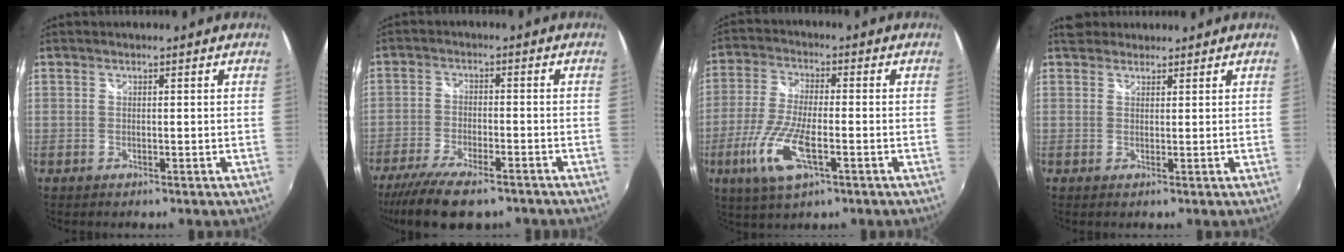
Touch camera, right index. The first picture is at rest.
{"total": 13.2, "force": [-10.0, 4.1, 7.6], "torque": [-0.171, -0.036, -0.171]}
{"total": 11.6, "force": [-4.7, 3.6, 10.0], "torque": [-0.219, -0.016, -0.091]}
{"total": 3.1, "force": [2.4, 1.8, 0.6], "torque": [-0.009, 0.013, 0.038]}